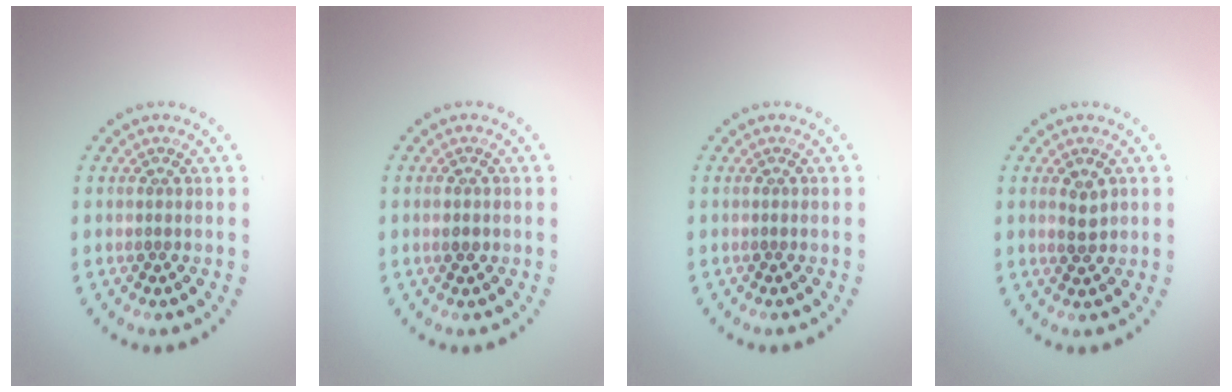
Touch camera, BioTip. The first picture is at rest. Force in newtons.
{"total": 1.3, "press": 1.3, "slide": 0.1}
{"total": 0.0}
{"total": 1.9, "press": 1.9, "slide": 0.1}